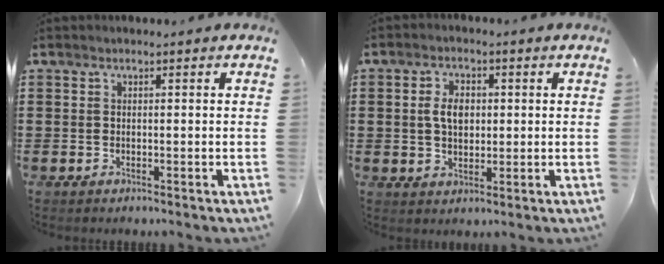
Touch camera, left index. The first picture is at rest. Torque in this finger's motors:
{"motor_torque": [0.44, 0.20, 0.38, 0.05]}